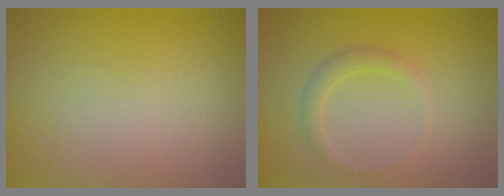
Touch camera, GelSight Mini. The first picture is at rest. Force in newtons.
{"total": 1.5, "press": 1.5, "slide": 0.1}